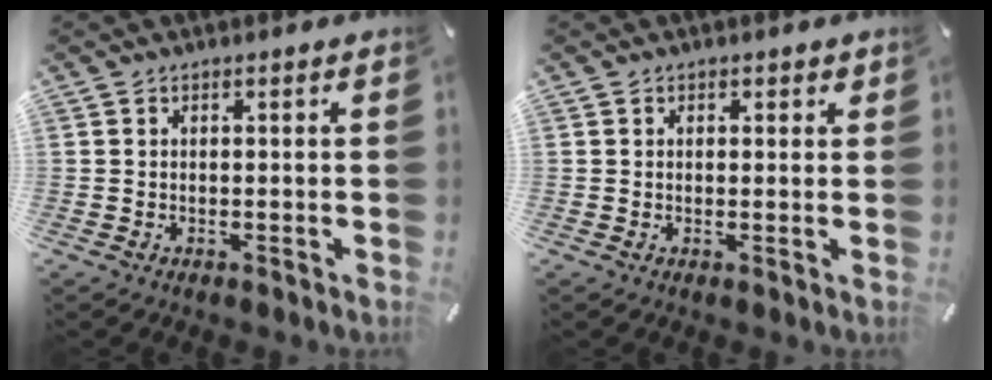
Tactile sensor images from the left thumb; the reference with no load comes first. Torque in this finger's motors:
{"motor_torque": [-0.30, -0.62, 0.01, 0.14, 0.00]}